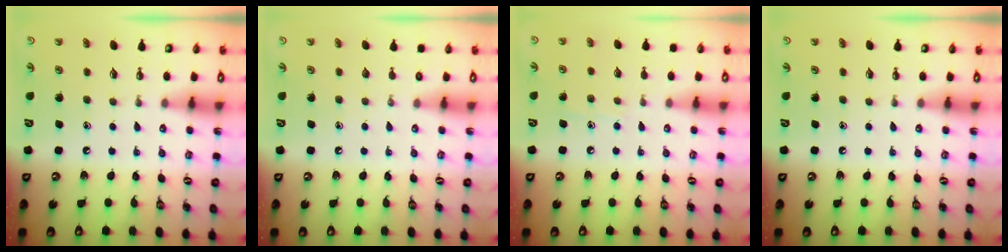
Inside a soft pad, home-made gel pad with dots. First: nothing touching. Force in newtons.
{"total": 0.0}
{"total": 5.9, "press": 5.8, "slide": 0.7}
{"total": 0.0}